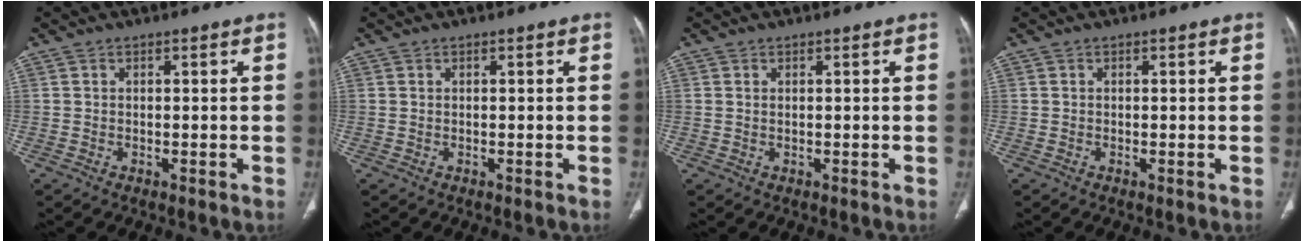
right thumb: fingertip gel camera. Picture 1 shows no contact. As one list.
[{"total": 0.0}, {"total": 0.0}, {"total": 0.0}]